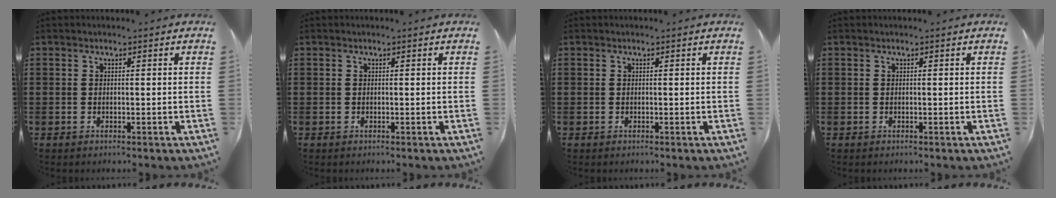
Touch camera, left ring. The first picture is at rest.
{"total": 0.0}
{"total": 0.0}
{"total": 0.0}